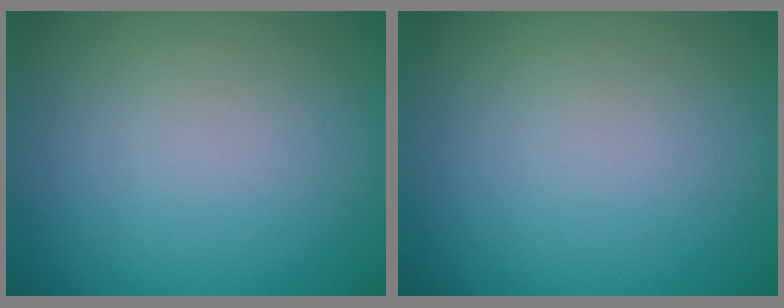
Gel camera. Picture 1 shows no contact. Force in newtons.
{"total": 0.0}